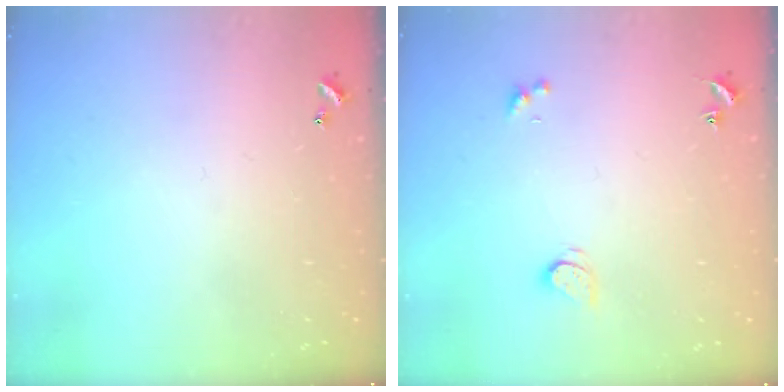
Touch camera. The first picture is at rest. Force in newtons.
{"total": 1.4, "press": 1.4, "slide": 0.4}